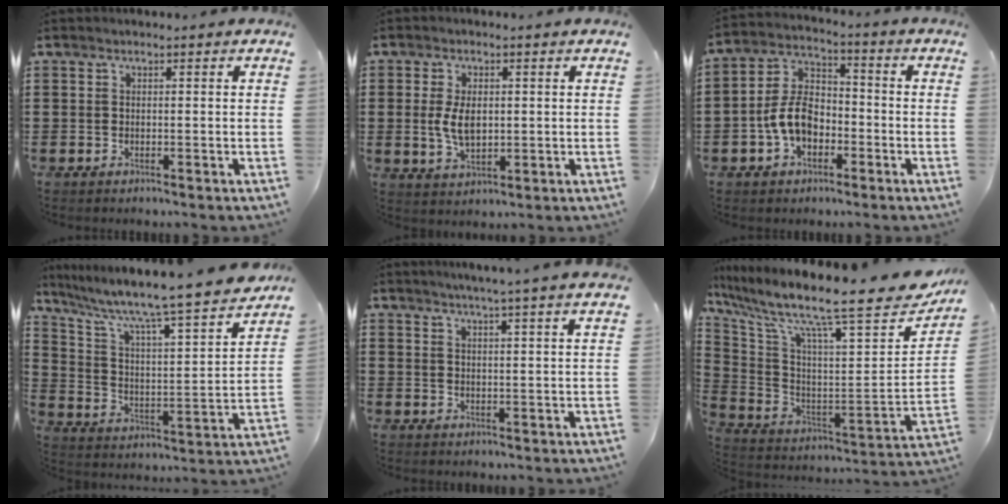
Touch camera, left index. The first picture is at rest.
{"total": 5.5, "force": [0.5, 2.9, 4.6], "torque": [-0.106, 0.004, 0.005]}
{"total": 8.1, "force": [-2.9, 5.2, 5.4], "torque": [-0.137, 0.010, -0.064]}
{"total": 8.4, "force": [7.1, 0.2, 4.5], "torque": [-0.119, -0.062, 0.109]}
{"total": 3.4, "force": [3.1, -1.2, 0.9], "torque": [-0.026, -0.015, 0.052]}
{"total": 10.9, "force": [9.0, 0.4, 6.1], "torque": [-0.130, -0.090, 0.137]}